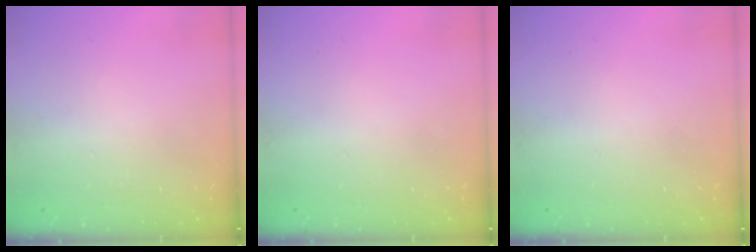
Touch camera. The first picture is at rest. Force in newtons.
{"total": 0.0}
{"total": 0.0}